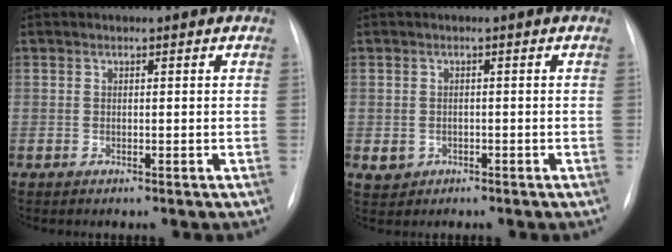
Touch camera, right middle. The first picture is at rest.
{"total": 2.2, "force": [-0.8, 2.0, 0.5], "torque": [-0.008, 0.004, -0.005]}